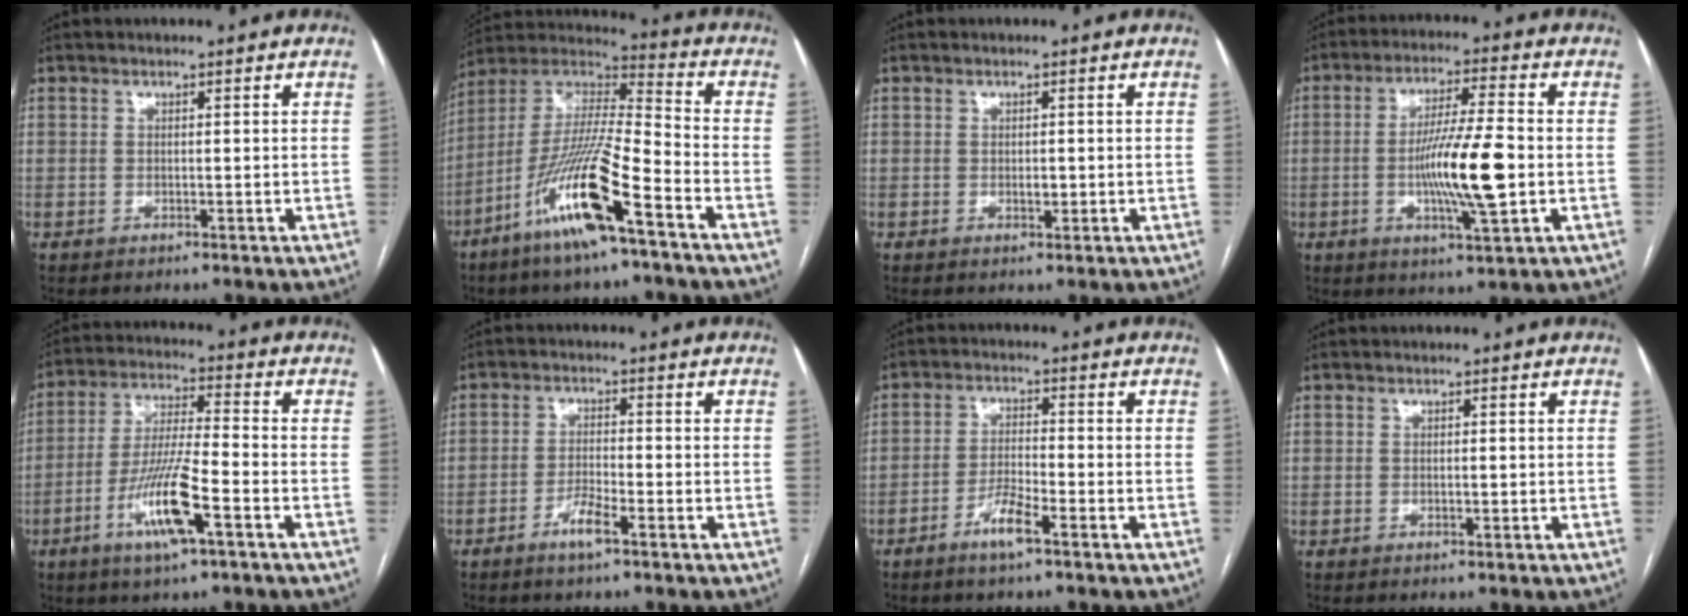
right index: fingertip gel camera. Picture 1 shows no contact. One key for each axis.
{"total": 17.3, "fx": -8.9, "fy": 1.0, "fz": 14.7, "tx": -0.300, "ty": -0.024, "tz": -0.172}
{"total": 1.2, "fx": -0.1, "fy": 0.6, "fz": 1.0, "tx": -0.015, "ty": 0.000, "tz": -0.001}
{"total": 11.8, "fx": -1.8, "fy": 0.8, "fz": 11.6, "tx": -0.211, "ty": -0.008, "tz": -0.035}
{"total": 11.8, "fx": -5.1, "fy": 1.1, "fz": 10.6, "tx": -0.206, "ty": -0.010, "tz": -0.095}
{"total": 3.6, "fx": -2.3, "fy": 0.3, "fz": 2.7, "tx": -0.054, "ty": -0.001, "tz": -0.049}
{"total": 4.6, "fx": -3.0, "fy": 0.3, "fz": 3.5, "tx": -0.070, "ty": -0.002, "tz": -0.063}
{"total": 0.8, "fx": -0.1, "fy": 0.2, "fz": 0.7, "tx": -0.013, "ty": 0.000, "tz": -0.001}